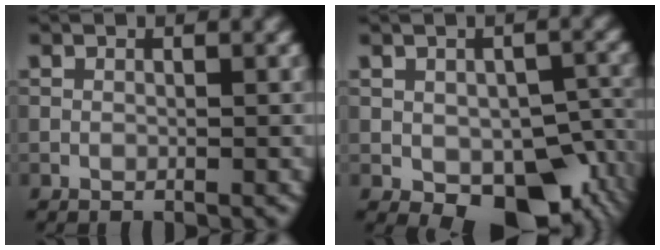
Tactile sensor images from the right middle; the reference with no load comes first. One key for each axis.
{"total": 10.2, "fx": -3.9, "fy": 5.8, "fz": 7.4, "tx": -0.104, "ty": -0.030, "tz": -0.037}